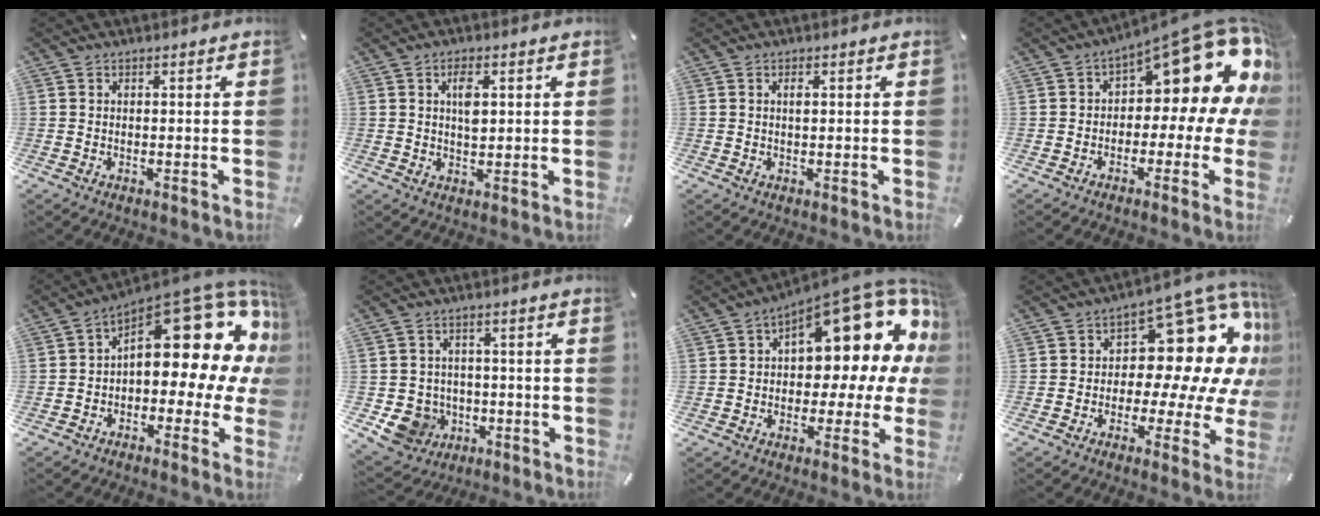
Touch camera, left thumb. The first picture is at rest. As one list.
[{"total": 4.3, "force": [1.3, 2.1, 3.5], "torque": [-0.060, 0.000, 0.017]}, {"total": 1.1, "force": [0.3, 0.4, 1.0], "torque": [-0.021, 0.002, 0.004]}, {"total": 17.0, "force": [8.4, 7.9, 12.5], "torque": [-0.148, -0.070, 0.134]}, {"total": 19.9, "force": [8.7, 9.7, 15.0], "torque": [-0.178, -0.081, 0.142]}, {"total": 8.5, "force": [-2.3, 7.9, 2.0], "torque": [-0.054, 0.010, -0.037]}, {"total": 17.6, "force": [8.0, 8.9, 12.9], "torque": [-0.154, -0.076, 0.127]}, {"total": 19.0, "force": [6.6, 11.4, 13.7], "torque": [-0.166, -0.069, 0.110]}]